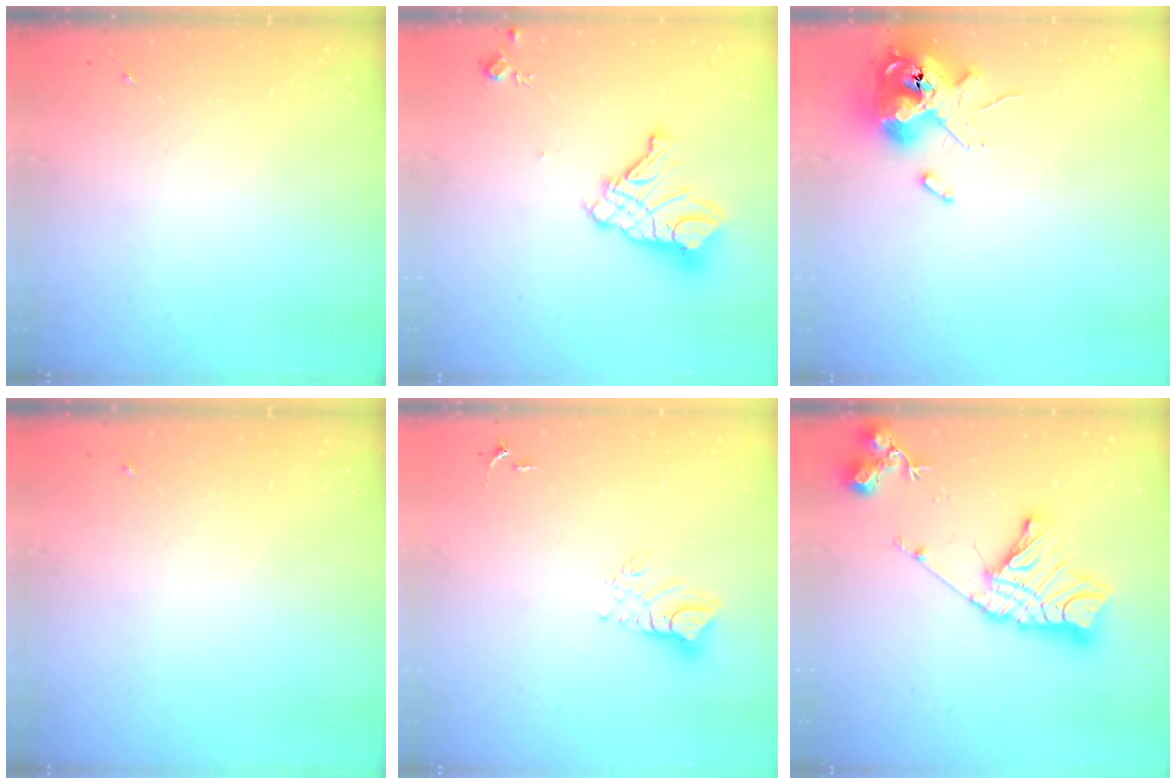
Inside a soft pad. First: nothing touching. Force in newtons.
{"total": 14.3, "press": 14.2, "slide": 1.6}
{"total": 14.6, "press": 14.4, "slide": 2.8}
{"total": 0.0}
{"total": 8.6, "press": 8.6, "slide": 0.8}
{"total": 19.1, "press": 19.0, "slide": 1.8}